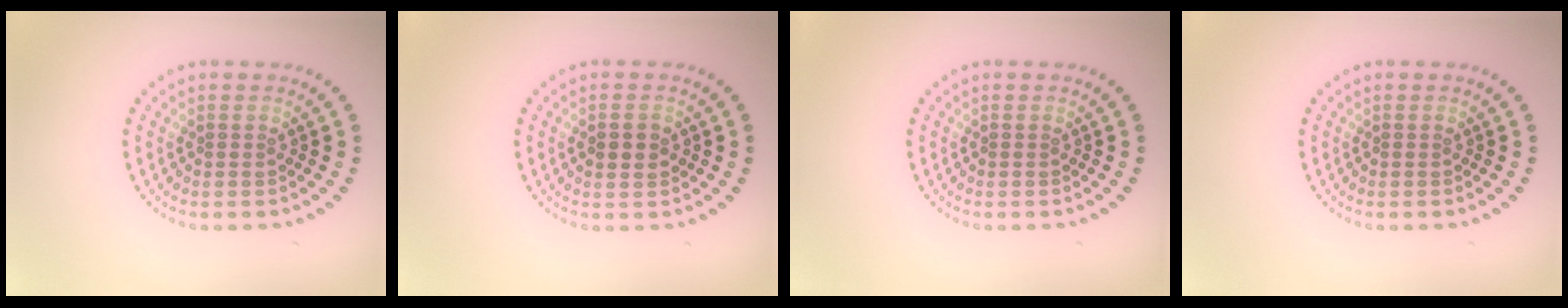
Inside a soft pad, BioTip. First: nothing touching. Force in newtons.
{"total": 1.7, "press": 1.7, "slide": 0.2}
{"total": 0.0}
{"total": 0.0}